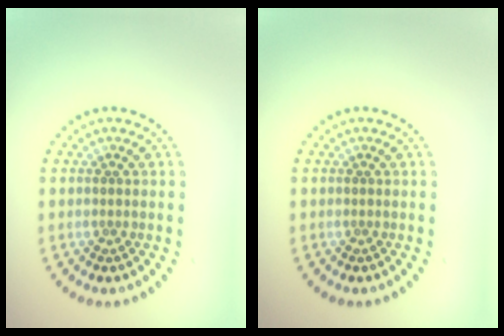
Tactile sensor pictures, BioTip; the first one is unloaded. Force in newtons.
{"total": 0.0}